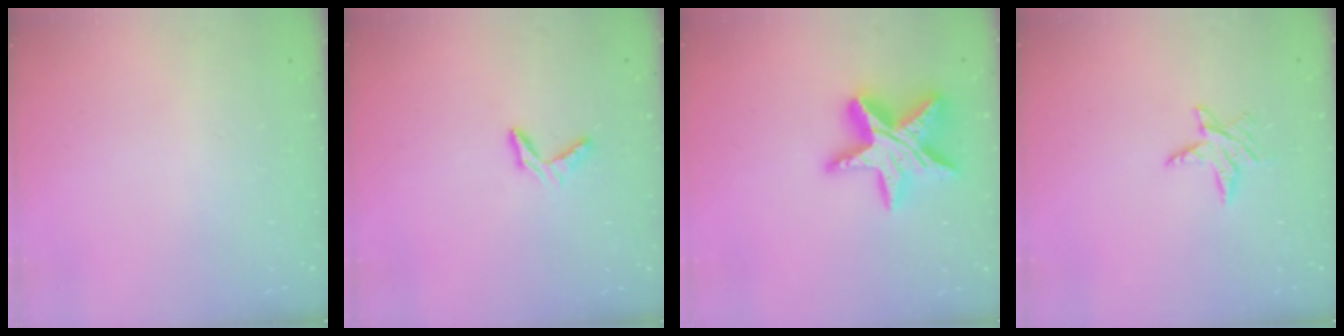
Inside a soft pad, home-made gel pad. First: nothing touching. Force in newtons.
{"total": 4.6, "press": 4.5, "slide": 0.3}
{"total": 18.1, "press": 18.1, "slide": 1.3}
{"total": 6.1, "press": 6.1, "slide": 0.3}